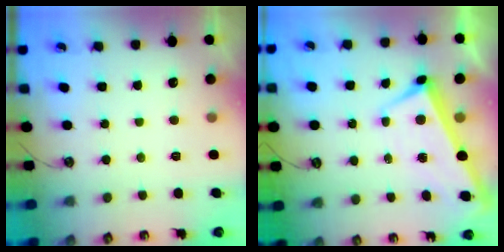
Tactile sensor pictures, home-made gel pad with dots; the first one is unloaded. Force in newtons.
{"total": 1.0, "press": 0.7, "slide": 0.8}